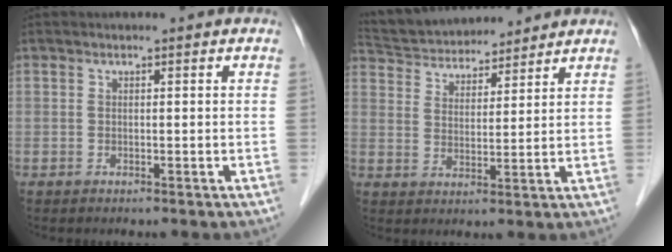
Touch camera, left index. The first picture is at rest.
{"total": 14.4, "force": [13.3, 3.6, 4.1], "torque": [-0.080, 0.035, 0.226]}